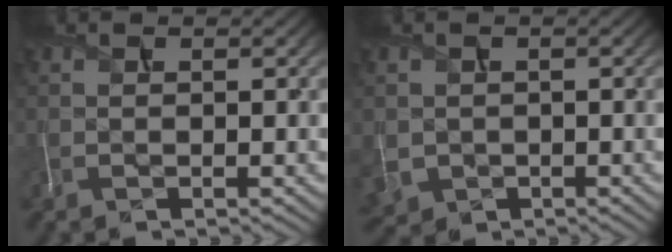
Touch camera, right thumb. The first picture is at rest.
{"total": 2.3, "force": [-0.2, 2.2, 0.5], "torque": [-0.032, -0.015, -0.001]}